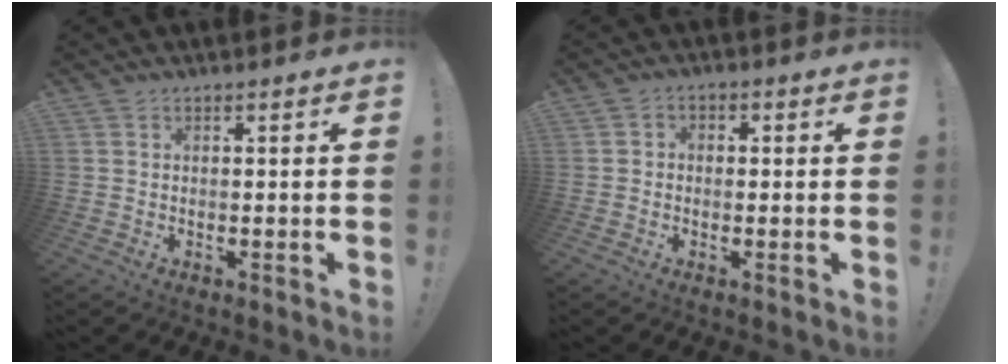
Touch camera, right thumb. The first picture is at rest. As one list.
[{"total": 2.3, "force": [-1.3, 1.6, 1.0], "torque": [-0.015, 0.011, -0.023]}]